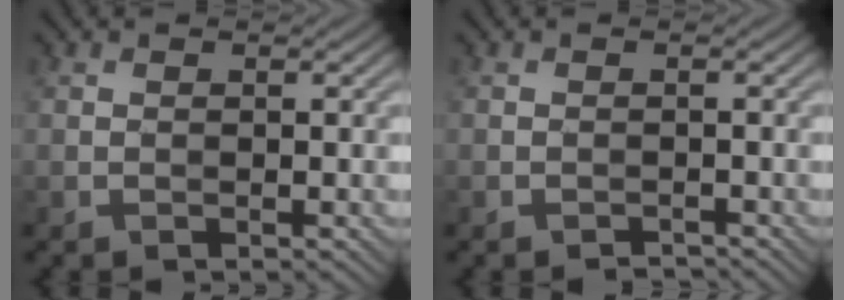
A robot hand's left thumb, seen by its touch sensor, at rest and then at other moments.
{"total": 0.8, "force": [-0.7, -0.2, -0.4], "torque": [0.006, 0.005, -0.014]}